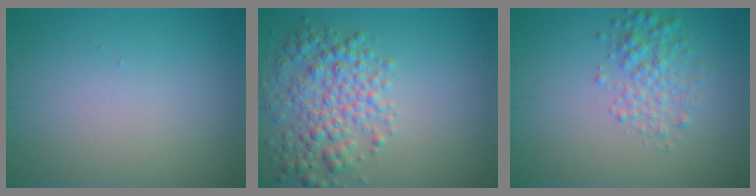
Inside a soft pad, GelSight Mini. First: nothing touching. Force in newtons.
{"total": 4.9, "press": 4.9, "slide": 0.1}
{"total": 2.8, "press": 2.8, "slide": 0.0}